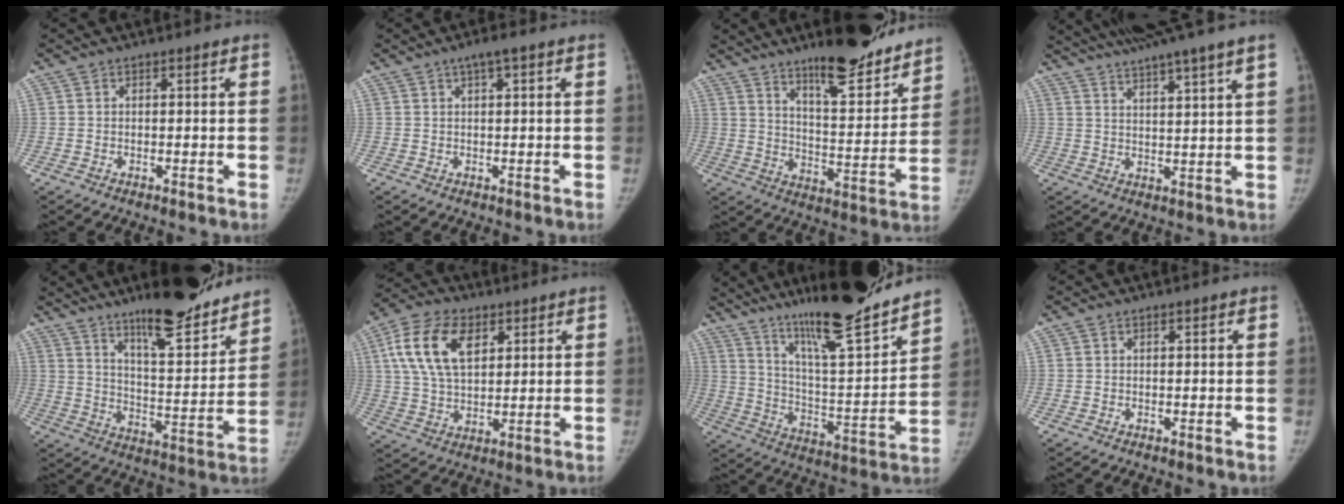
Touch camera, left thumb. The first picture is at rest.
{"total": 2.9, "force": [1.4, 0.6, 2.5], "torque": [-0.042, 0.007, 0.022]}
{"total": 18.9, "force": [14.8, 4.3, 11.1], "torque": [-0.120, -0.101, 0.229]}
{"total": 15.1, "force": [11.9, 0.0, 9.3], "torque": [-0.145, -0.023, 0.177]}
{"total": 20.0, "force": [15.7, 4.1, 11.8], "torque": [-0.137, -0.101, 0.246]}
{"total": 15.8, "force": [6.1, 9.1, 11.4], "torque": [-0.204, -0.006, 0.116]}
{"total": 25.1, "force": [20.3, 2.8, 14.5], "torque": [-0.210, -0.092, 0.326]}
{"total": 0.6, "force": [0.3, 0.1, 0.4], "torque": [-0.005, 0.001, 0.005]}